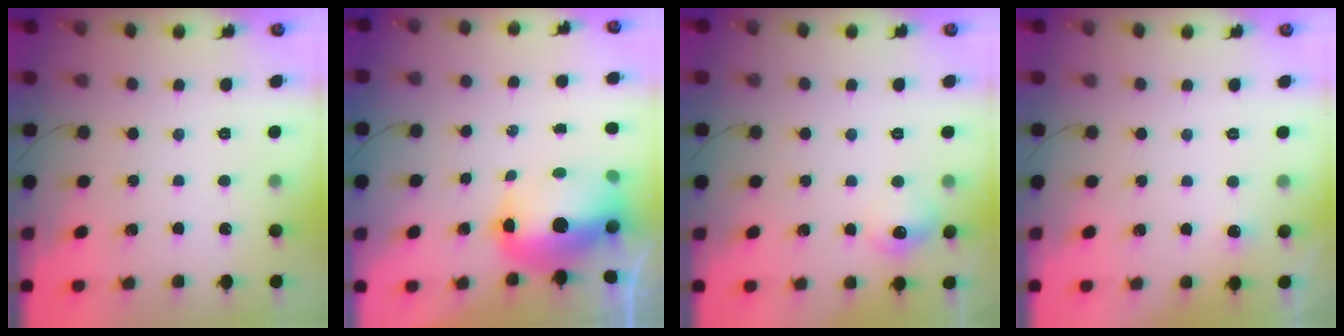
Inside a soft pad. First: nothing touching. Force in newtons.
{"total": 13.4, "press": 13.1, "slide": 2.8}
{"total": 7.8, "press": 7.7, "slide": 0.8}
{"total": 11.7, "press": 3.4, "slide": 11.2}